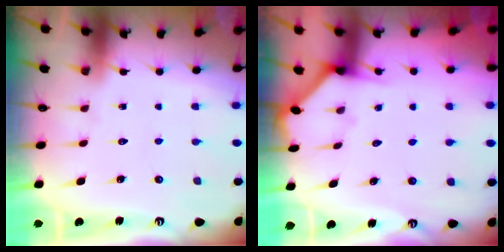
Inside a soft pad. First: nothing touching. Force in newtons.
{"total": 2.0, "press": 2.0, "slide": 0.2}